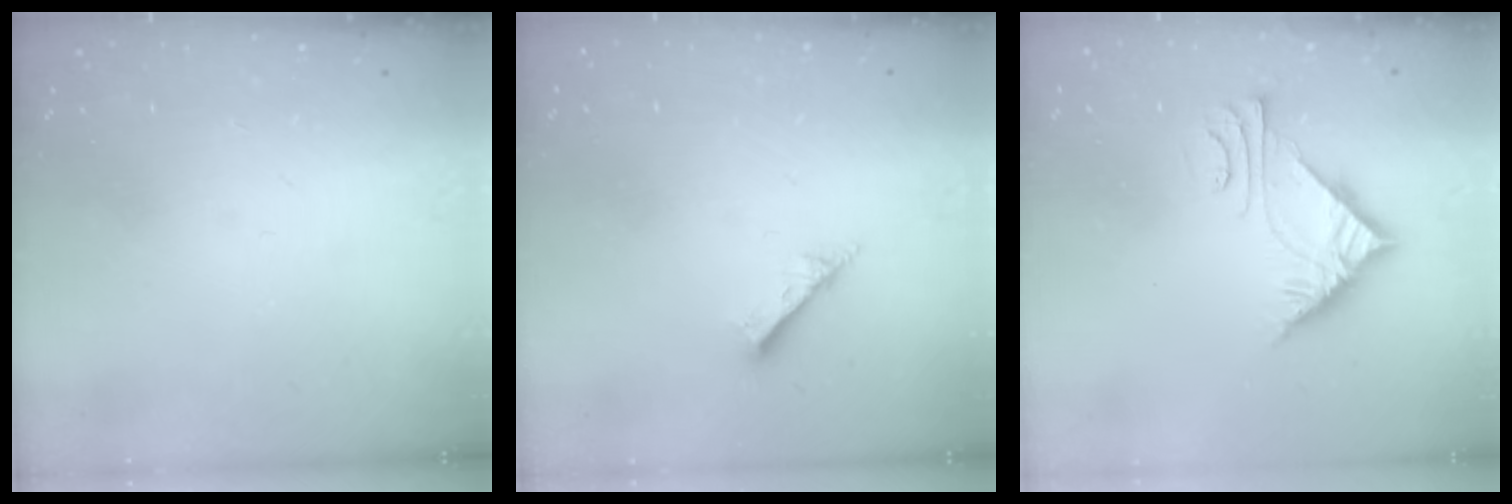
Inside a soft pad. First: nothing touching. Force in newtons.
{"total": 3.2, "press": 3.2, "slide": 0.0}
{"total": 6.9, "press": 6.8, "slide": 0.5}